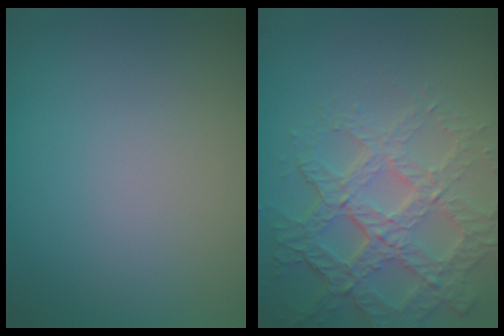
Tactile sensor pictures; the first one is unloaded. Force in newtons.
{"total": 7.4, "press": 5.3, "slide": 5.2}